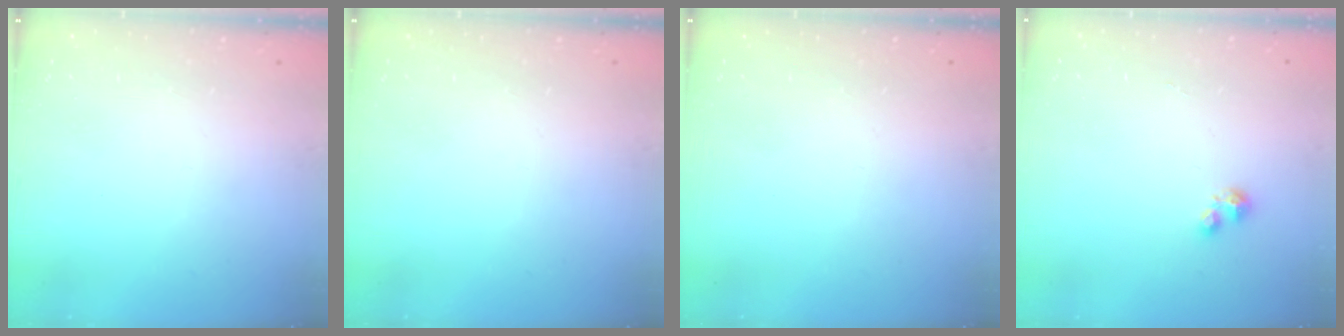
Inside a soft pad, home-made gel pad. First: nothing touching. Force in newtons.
{"total": 0.0}
{"total": 0.0}
{"total": 1.6, "press": 1.6, "slide": 0.2}